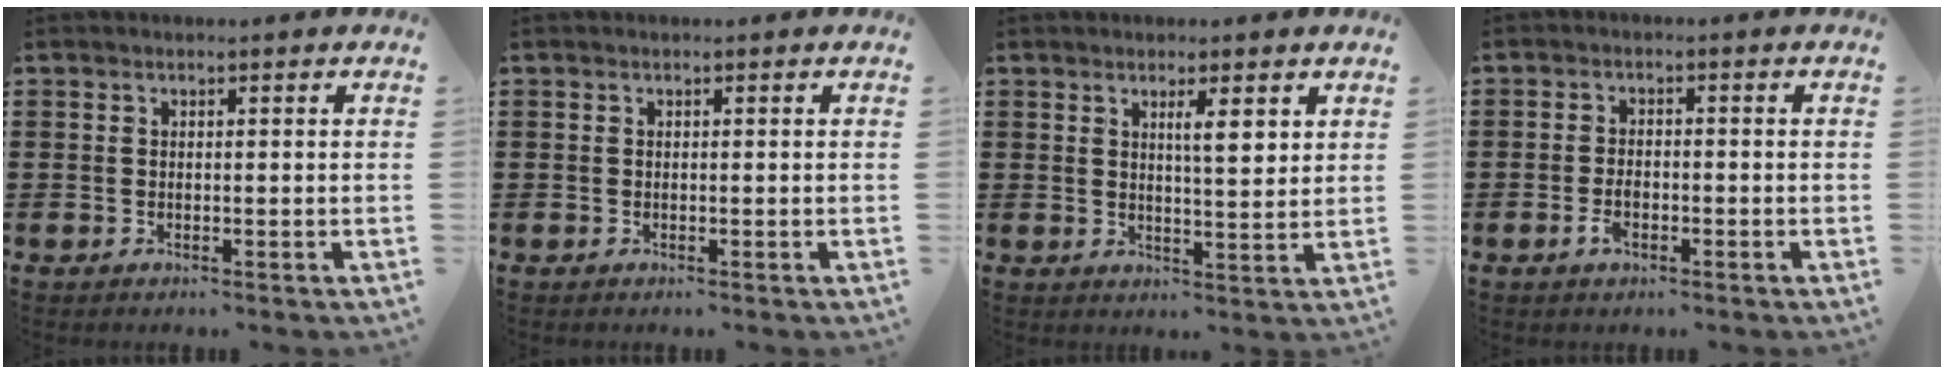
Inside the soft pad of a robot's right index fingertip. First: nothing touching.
{"total": 0.0}
{"total": 4.1, "force": [1.9, 0.7, 3.5], "torque": [-0.058, -0.005, 0.027]}
{"total": 2.4, "force": [-1.1, 1.0, 1.9], "torque": [-0.044, -0.004, -0.022]}